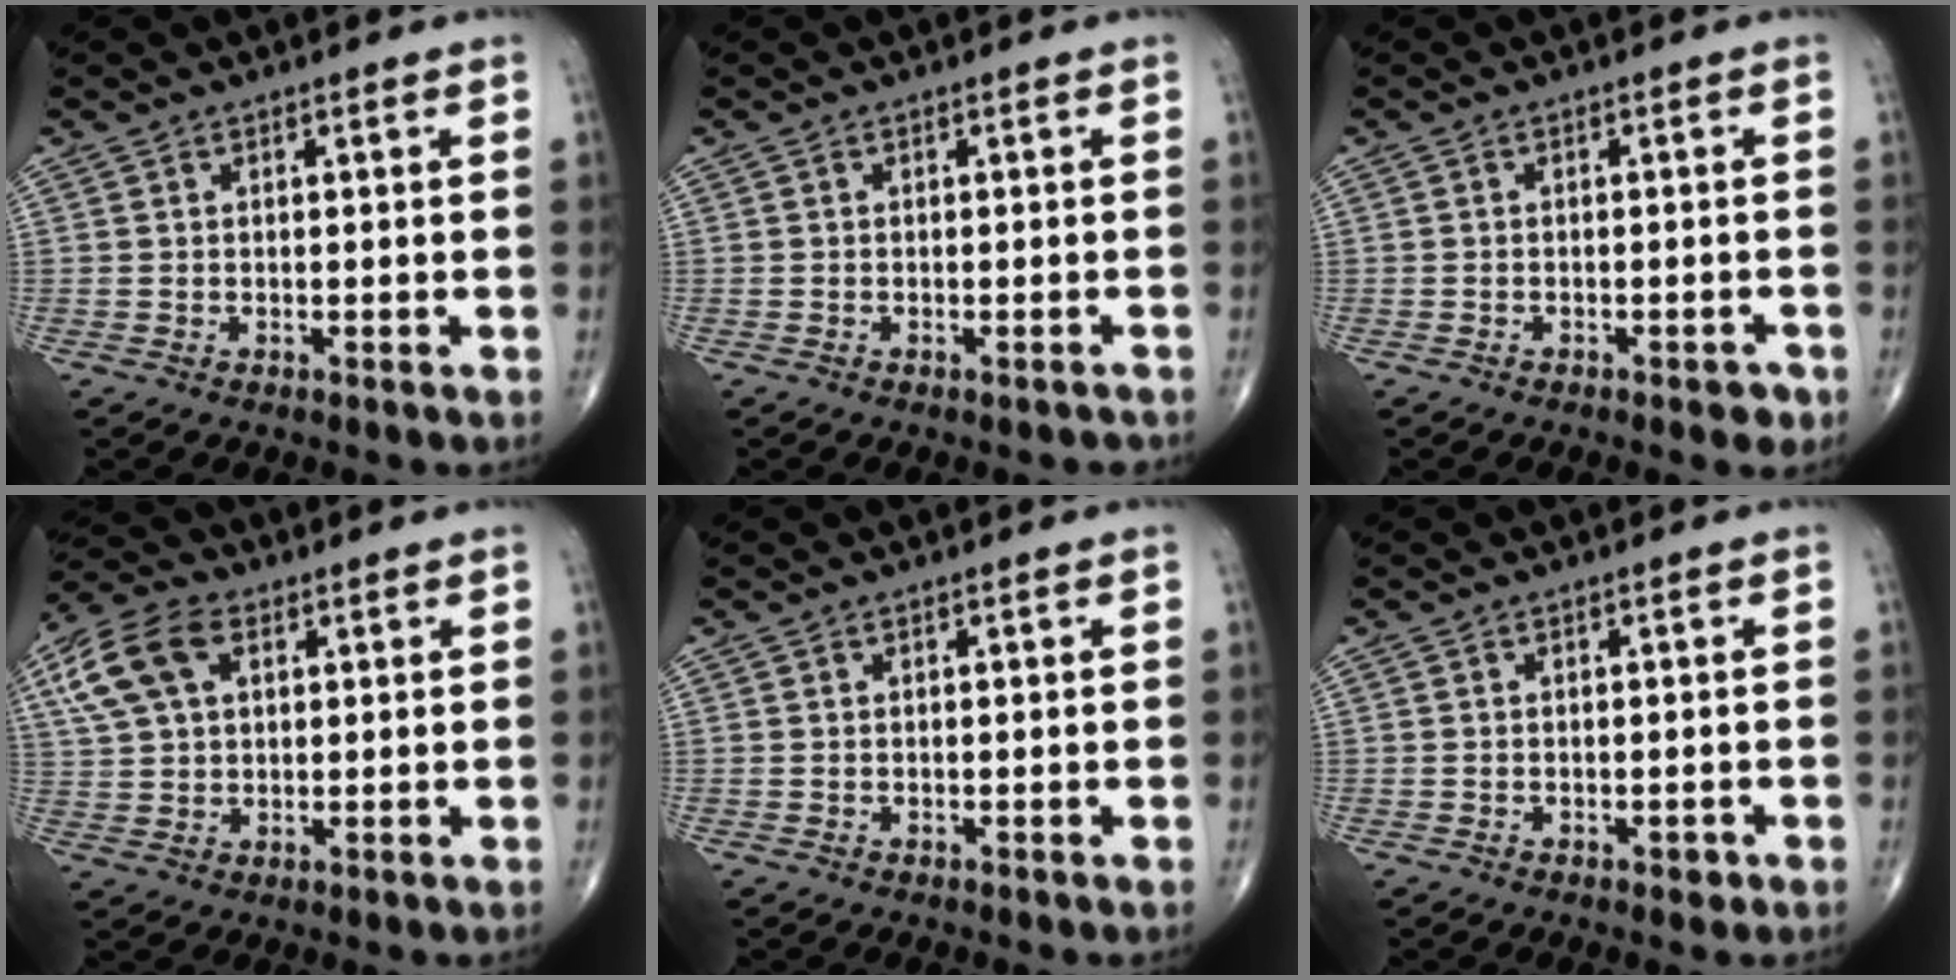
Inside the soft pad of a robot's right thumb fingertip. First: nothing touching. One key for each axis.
{"total": 1.3, "fx": -1.2, "fy": 0.4, "fz": 0.5, "tx": -0.010, "ty": 0.007, "tz": -0.012}
{"total": 2.6, "fx": -1.6, "fy": 1.3, "fz": 1.7, "tx": -0.016, "ty": 0.007, "tz": -0.019}
{"total": 11.2, "fx": 4.1, "fy": 7.0, "fz": 7.8, "tx": -0.158, "ty": 0.014, "tz": 0.077}
{"total": 0.0}
{"total": 1.2, "fx": -0.7, "fy": 0.7, "fz": 0.8, "tx": -0.010, "ty": 0.000, "tz": -0.009}